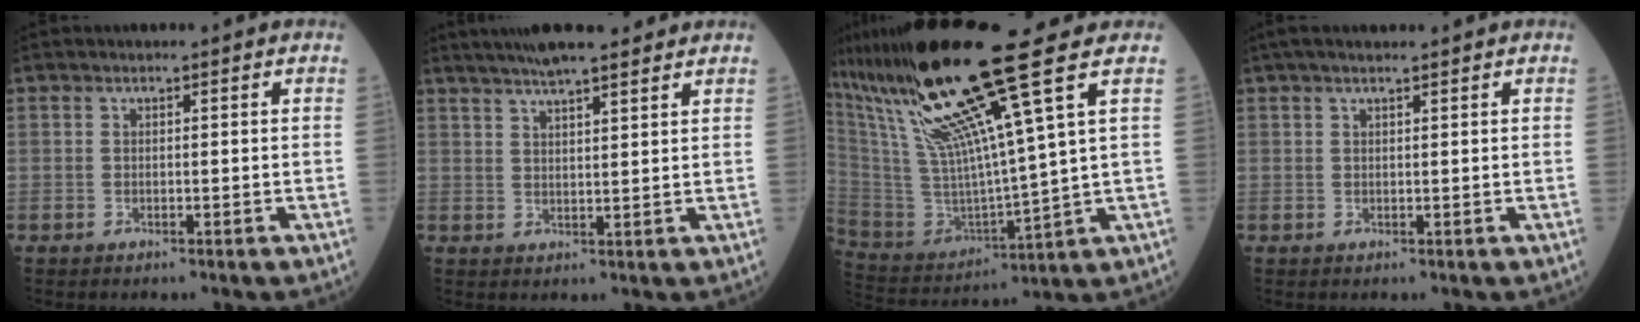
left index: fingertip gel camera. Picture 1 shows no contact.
{"total": 10.0, "force": [8.3, 1.1, 5.5], "torque": [-0.083, 0.025, 0.124]}
{"total": 20.0, "force": [12.7, -1.7, 15.3], "torque": [-0.286, -0.005, 0.237]}
{"total": 4.6, "force": [3.8, 0.3, 2.7], "torque": [-0.041, 0.032, 0.063]}